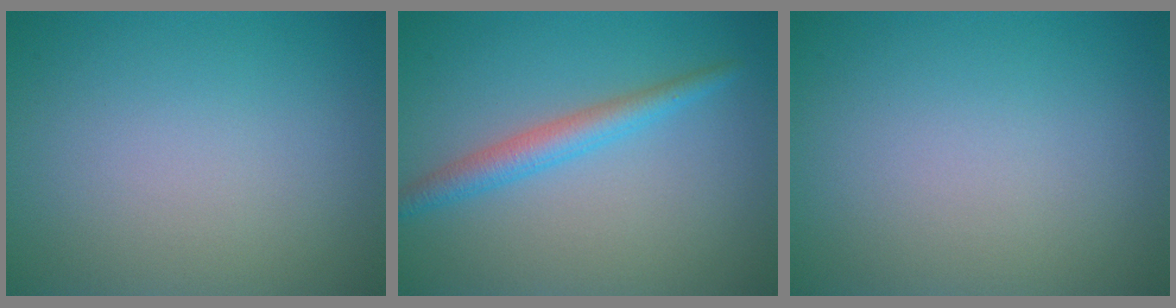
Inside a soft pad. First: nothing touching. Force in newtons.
{"total": 2.7, "press": 2.7, "slide": 0.1}
{"total": 0.0}